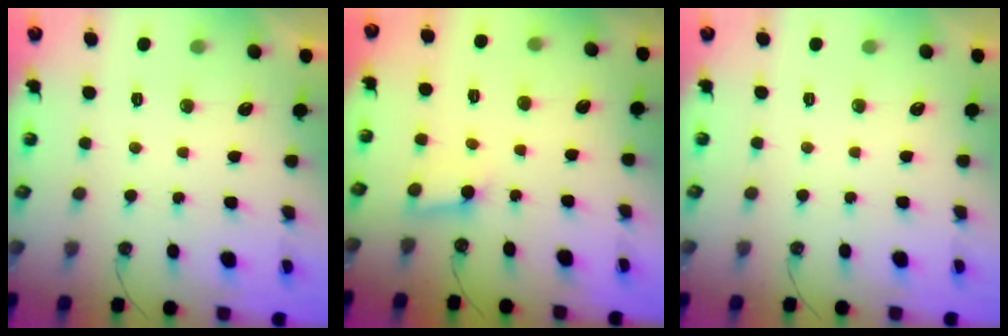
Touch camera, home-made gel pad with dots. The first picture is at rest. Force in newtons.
{"total": 3.0, "press": 3.0, "slide": 0.4}
{"total": 0.0}